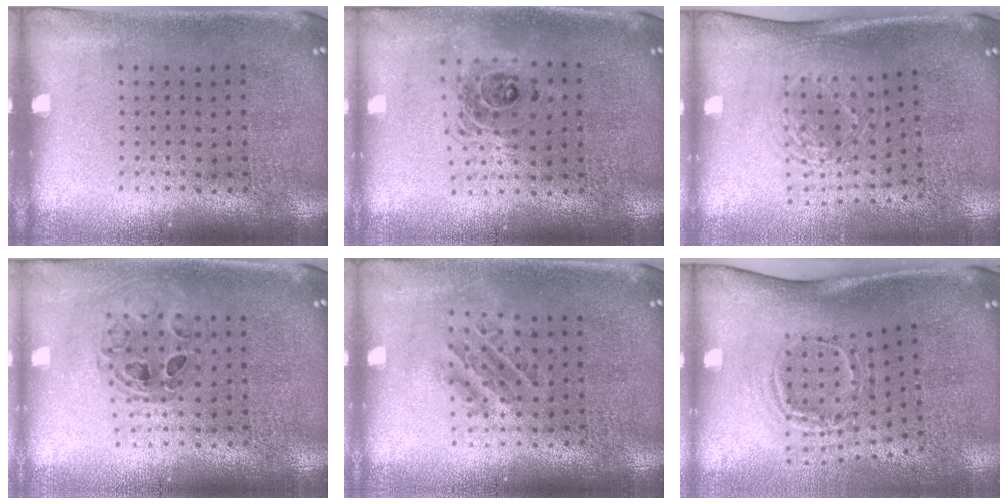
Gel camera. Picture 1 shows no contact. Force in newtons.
{"total": 1.6, "press": 1.3, "slide": 0.8}
{"total": 1.6, "press": 1.3, "slide": 1.0}
{"total": 0.7, "press": 0.7, "slide": 0.2}
{"total": 1.2, "press": 1.1, "slide": 0.6}
{"total": 1.9, "press": 1.2, "slide": 1.5}